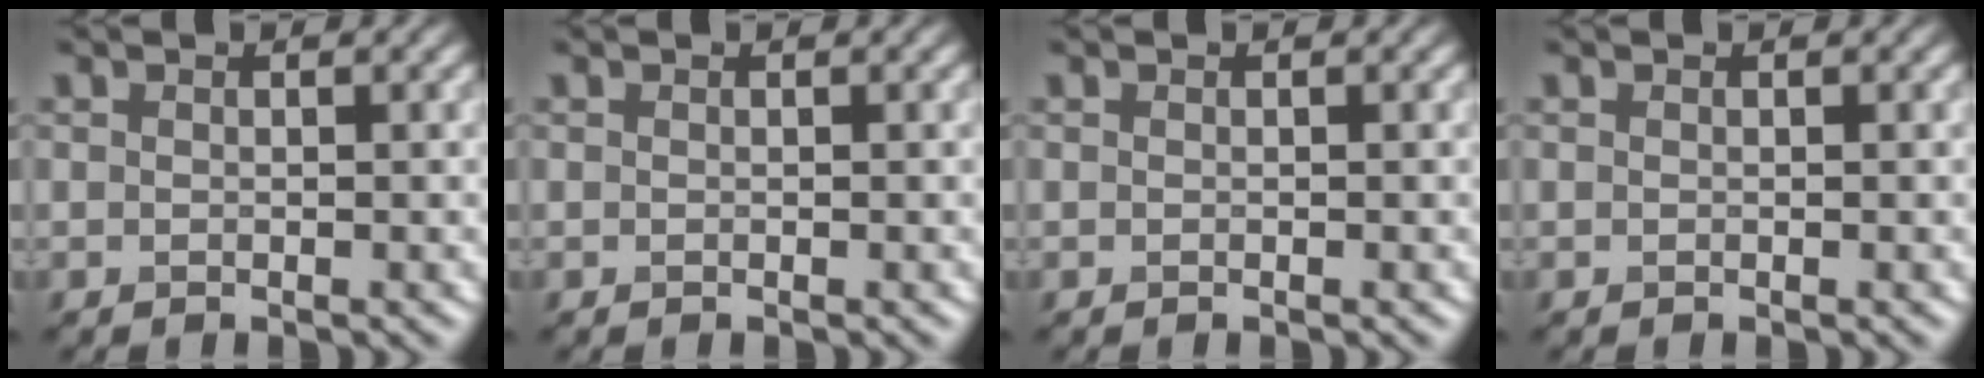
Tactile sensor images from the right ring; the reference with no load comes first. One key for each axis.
{"total": 0.0}
{"total": 0.0}
{"total": 0.0}